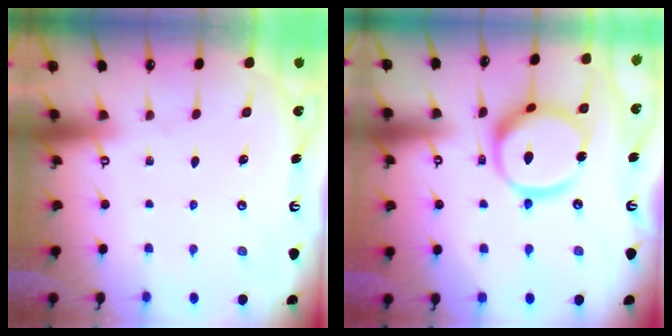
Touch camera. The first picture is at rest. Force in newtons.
{"total": 14.5, "press": 14.5, "slide": 1.2}